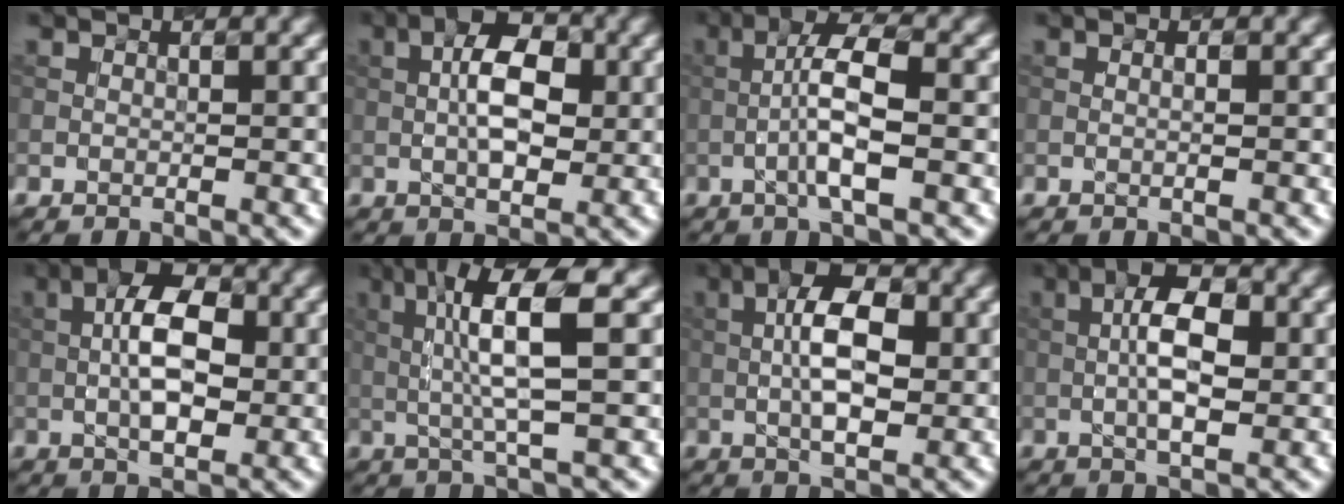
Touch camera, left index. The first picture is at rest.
{"total": 5.9, "force": [0.4, 2.8, 5.1], "torque": [-0.085, 0.010, 0.000]}
{"total": 4.9, "force": [-1.1, 0.8, 4.7], "torque": [-0.089, 0.016, -0.028]}
{"total": 0.7, "force": [0.2, 0.2, 0.7], "torque": [-0.007, -0.010, 0.002]}
{"total": 6.5, "force": [0.2, 3.0, 5.7], "torque": [-0.098, 0.012, -0.005]}
{"total": 6.5, "force": [1.0, 0.8, 6.4], "torque": [-0.127, 0.009, 0.022]}
{"total": 6.5, "force": [0.3, 2.7, 5.9], "torque": [-0.102, 0.011, -0.003]}
{"total": 5.7, "force": [0.1, 2.2, 5.2], "torque": [-0.095, 0.008, -0.006]}